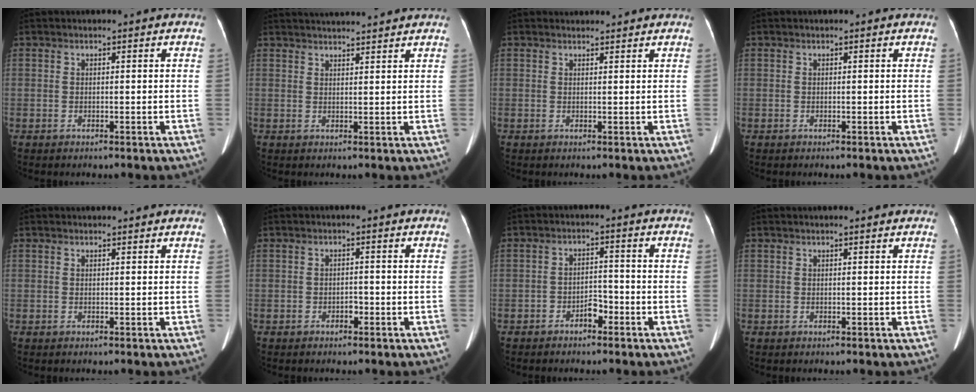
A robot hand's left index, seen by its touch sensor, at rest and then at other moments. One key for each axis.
{"total": 7.6, "fx": 7.3, "fy": -0.3, "fz": 2.4, "tx": -0.037, "ty": 0.032, "tz": 0.095}
{"total": 1.8, "fx": 1.7, "fy": 0.4, "fz": -0.1, "tx": -0.010, "ty": 0.011, "tz": 0.026}
{"total": 0.0}
{"total": 0.8, "fx": 0.8, "fy": 0.2, "fz": 0.0, "tx": -0.012, "ty": 0.005, "tz": 0.012}
{"total": 1.3, "fx": -0.8, "fy": 0.7, "fz": 0.7, "tx": -0.010, "ty": 0.004, "tz": -0.012}
{"total": 3.0, "fx": -2.1, "fy": 1.4, "fz": 1.6, "tx": -0.027, "ty": 0.008, "tz": -0.035}
{"total": 1.0, "fx": 0.9, "fy": 0.0, "fz": 0.4, "tx": -0.013, "ty": 0.008, "tz": 0.013}